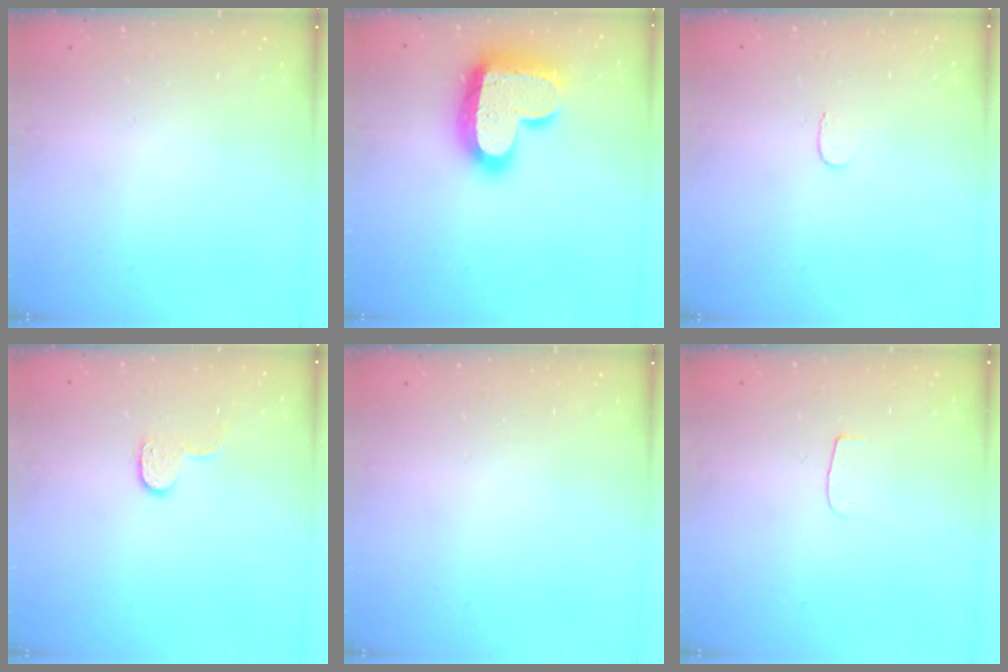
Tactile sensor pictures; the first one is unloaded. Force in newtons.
{"total": 22.1, "press": 22.0, "slide": 1.5}
{"total": 3.4, "press": 3.4, "slide": 0.2}
{"total": 5.9, "press": 5.9, "slide": 0.5}
{"total": 0.0}
{"total": 3.0, "press": 3.0, "slide": 0.3}